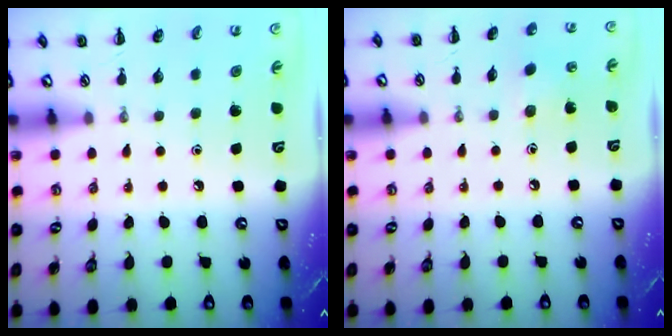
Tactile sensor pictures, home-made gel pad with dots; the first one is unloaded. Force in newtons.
{"total": 2.5, "press": 2.4, "slide": 0.7}